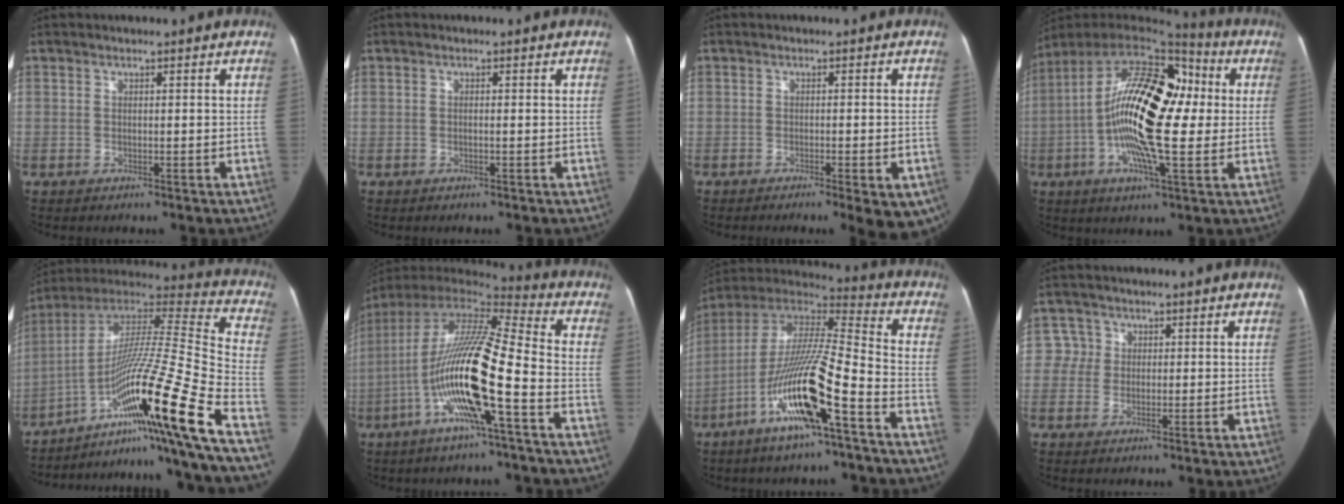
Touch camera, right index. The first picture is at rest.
{"total": 0.0}
{"total": 7.0, "force": [-4.0, 1.1, 5.6], "torque": [-0.055, -0.006, -0.052]}
{"total": 20.6, "force": [0.7, 6.5, 19.5], "torque": [-0.365, 0.033, -0.001]}
{"total": 27.9, "force": [-12.8, -0.7, 24.8], "torque": [-0.377, -0.006, -0.211]}
{"total": 18.5, "force": [-5.9, 0.8, 17.5], "torque": [-0.343, -0.007, -0.119]}
{"total": 17.2, "force": [-8.0, 1.0, 15.2], "torque": [-0.298, -0.007, -0.152]}
{"total": 2.7, "force": [0.4, 2.7, -0.5], "torque": [0.023, 0.008, 0.002]}